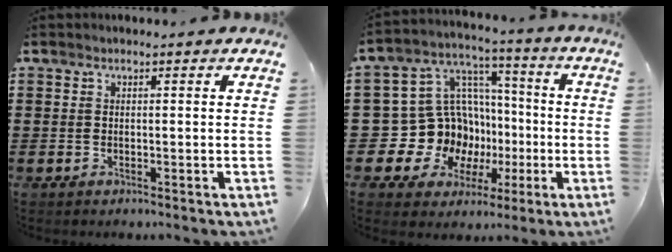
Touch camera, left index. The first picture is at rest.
{"total": 14.2, "force": [-2.8, 13.2, 4.6], "torque": [-0.146, -0.012, -0.021]}